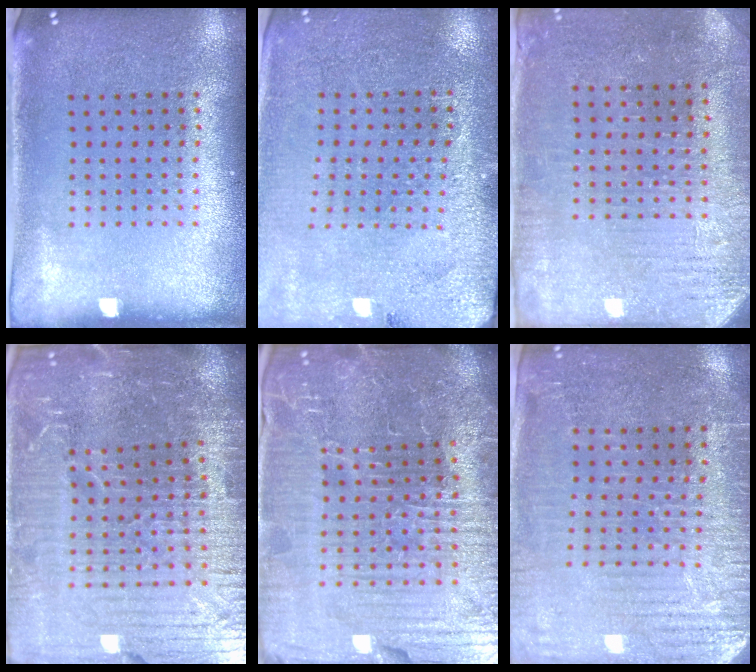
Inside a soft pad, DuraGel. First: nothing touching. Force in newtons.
{"total": 2.8, "press": 2.8, "slide": 0.3}
{"total": 2.9, "press": 2.8, "slide": 0.7}
{"total": 7.0, "press": 6.1, "slide": 3.5}
{"total": 6.9, "press": 6.3, "slide": 2.8}
{"total": 3.5, "press": 3.3, "slide": 1.2}